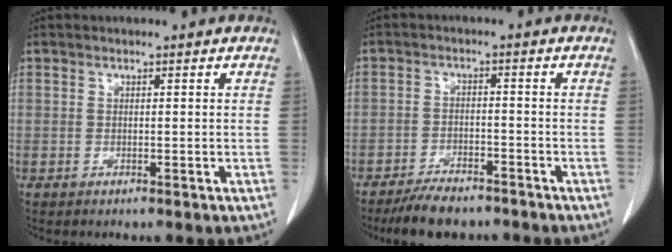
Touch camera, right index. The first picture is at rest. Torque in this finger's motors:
{"motor_torque": [0.55, -0.53, 0.20, 0.02]}